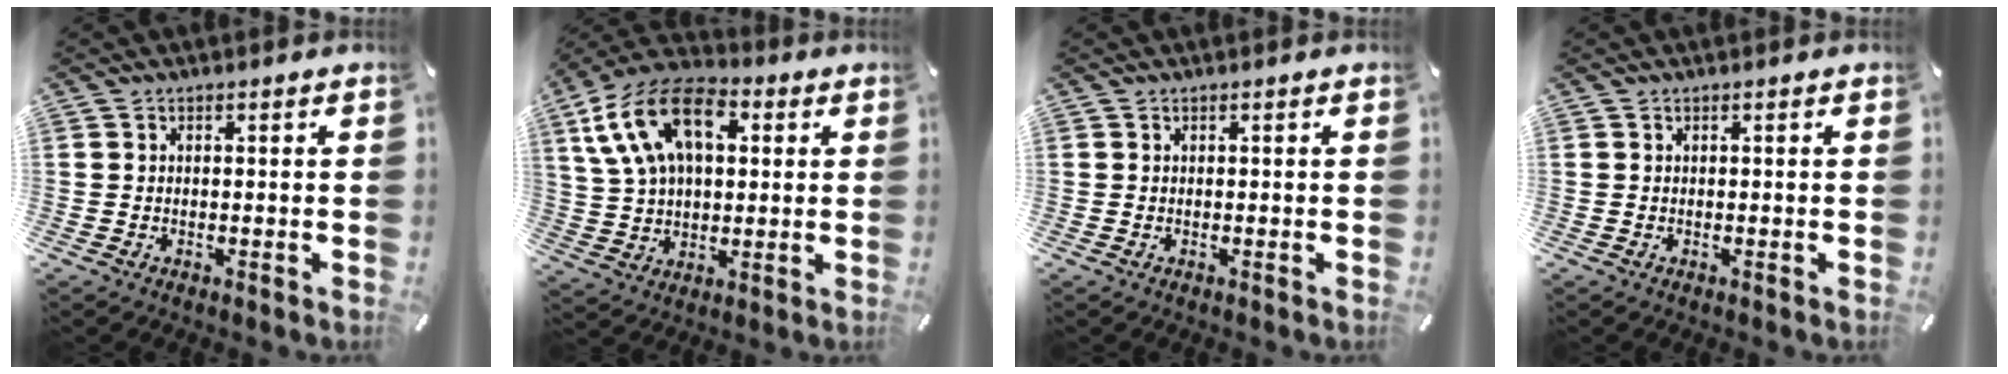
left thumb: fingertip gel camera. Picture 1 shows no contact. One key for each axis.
{"total": 17.5, "fx": 6.2, "fy": 11.4, "fz": 11.7, "tx": -0.236, "ty": 0.001, "tz": 0.111}
{"total": 0.0}
{"total": 0.0}